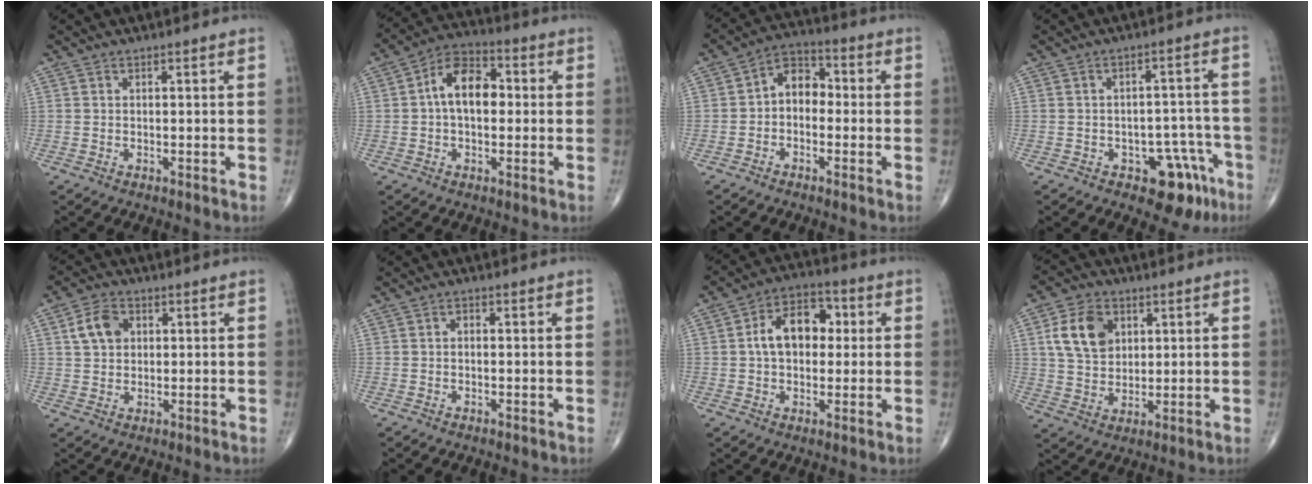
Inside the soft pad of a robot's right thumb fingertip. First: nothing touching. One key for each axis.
{"total": 10.1, "fx": 0.6, "fy": 6.3, "fz": 7.8, "tx": -0.116, "ty": 0.027, "tz": -0.001}
{"total": 6.7, "fx": -0.8, "fy": 4.9, "fz": 4.5, "tx": -0.046, "ty": 0.028, "tz": -0.034}
{"total": 9.0, "fx": -5.0, "fy": 5.0, "fz": 5.6, "tx": -0.029, "ty": 0.042, "tz": -0.059}
{"total": 6.2, "fx": 1.7, "fy": 4.6, "fz": 3.8, "tx": -0.056, "ty": 0.004, "tz": 0.027}
{"total": 0.9, "fx": -0.1, "fy": 0.6, "fz": 0.6, "tx": -0.003, "ty": 0.003, "tz": -0.006}
{"total": 11.3, "fx": 1.4, "fy": 7.5, "fz": 8.4, "tx": -0.113, "ty": 0.025, "tz": 0.015}
{"total": 10.2, "fx": 3.3, "fy": 7.5, "fz": 6.2, "tx": -0.094, "ty": -0.006, "tz": 0.063}